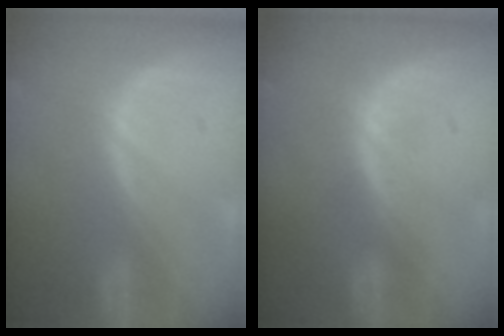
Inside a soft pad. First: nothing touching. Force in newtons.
{"total": 1.5, "press": 1.5, "slide": 0.2}